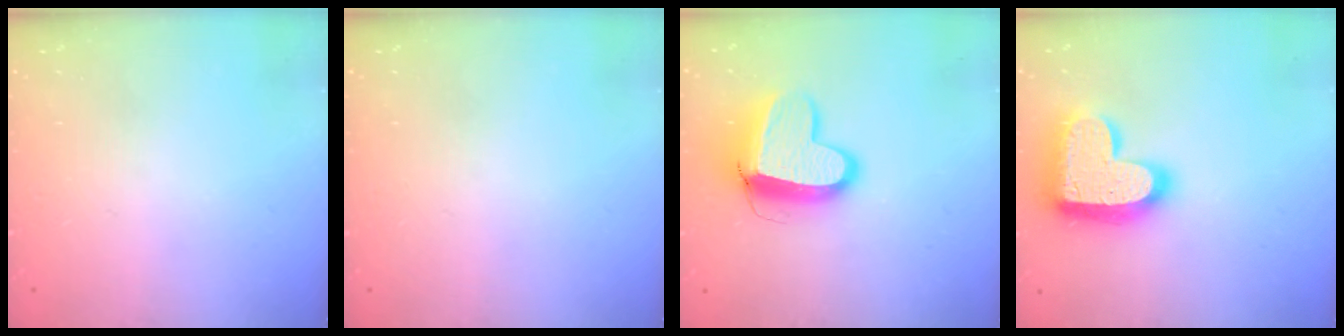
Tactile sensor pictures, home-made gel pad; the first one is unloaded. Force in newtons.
{"total": 0.0}
{"total": 12.8, "press": 12.7, "slide": 1.4}
{"total": 20.2, "press": 20.1, "slide": 1.3}